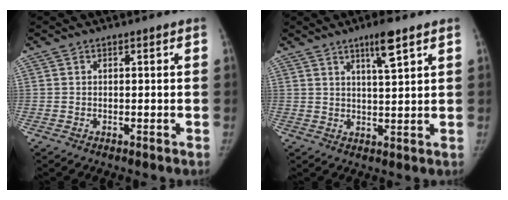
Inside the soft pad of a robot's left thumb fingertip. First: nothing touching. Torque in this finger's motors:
{"motor_torque": [0.51, -0.39, 0.82, -0.54, 0.15]}